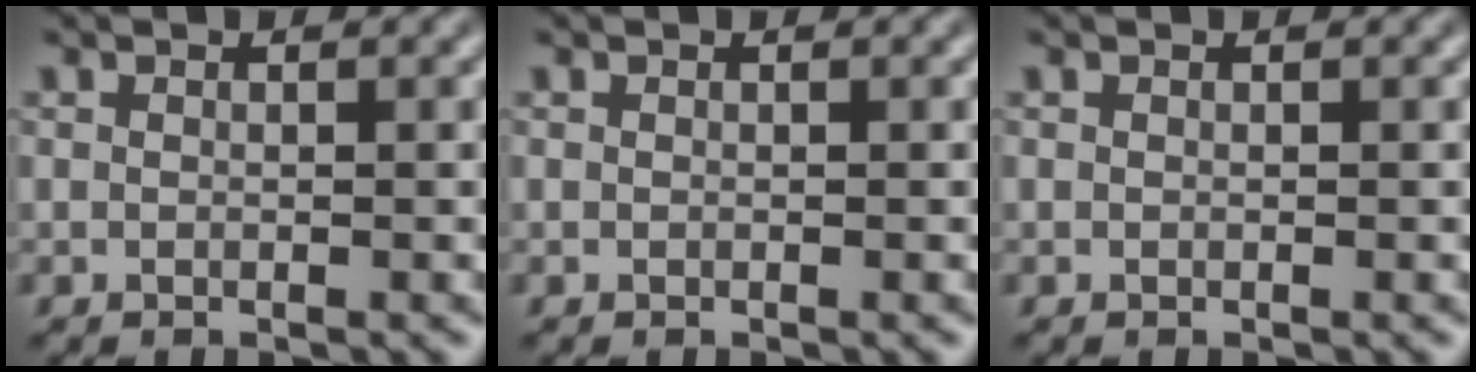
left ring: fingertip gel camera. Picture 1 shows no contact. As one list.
[{"total": 0.0}, {"total": 0.0}]